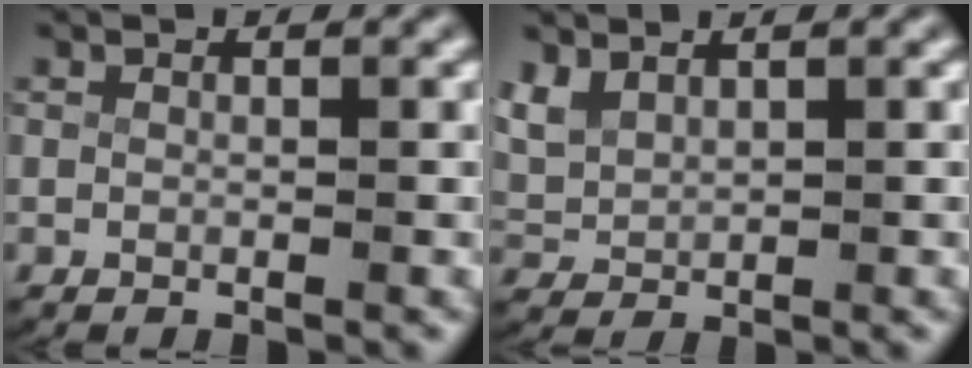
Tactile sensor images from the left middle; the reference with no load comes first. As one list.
[{"total": 2.8, "force": [1.3, 2.1, 1.3], "torque": [-0.050, -0.009, 0.038]}]